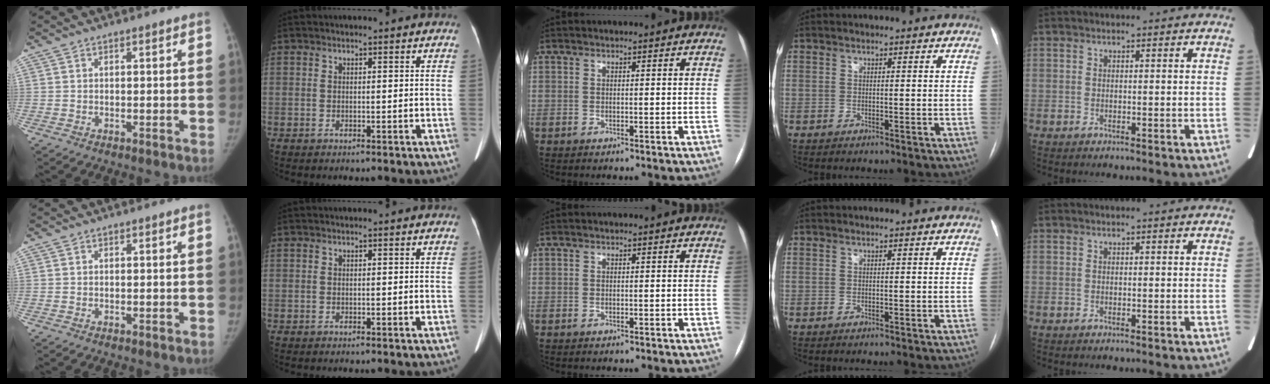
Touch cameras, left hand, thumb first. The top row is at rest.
{}